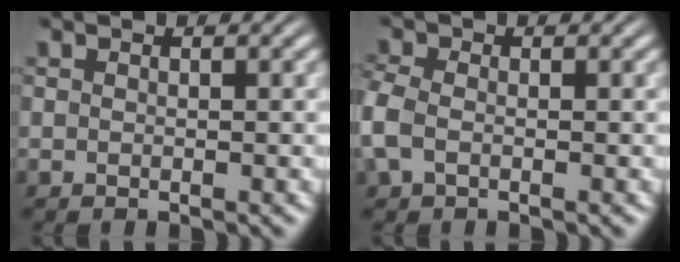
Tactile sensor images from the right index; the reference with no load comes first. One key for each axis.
{"total": 2.5, "fx": -0.6, "fy": 1.9, "fz": 1.5, "tx": -0.056, "ty": -0.011, "tz": -0.007}